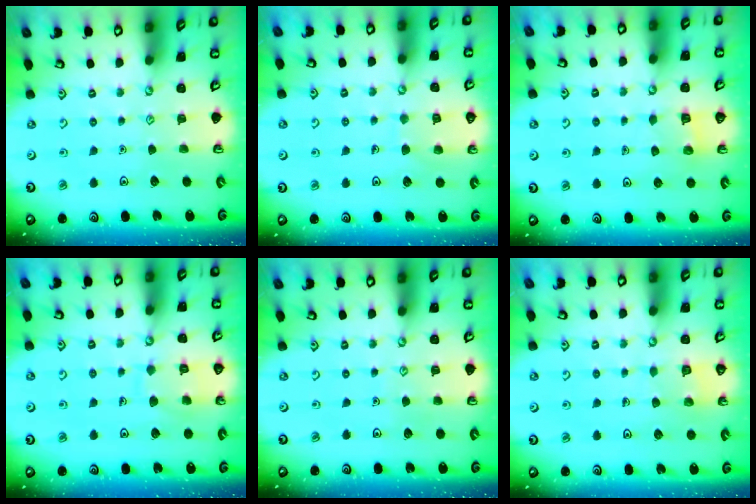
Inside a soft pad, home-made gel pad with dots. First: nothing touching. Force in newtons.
{"total": 5.7, "press": 5.7, "slide": 0.5}
{"total": 3.8, "press": 3.8, "slide": 0.3}
{"total": 8.3, "press": 8.3, "slide": 0.8}
{"total": 3.7, "press": 3.7, "slide": 0.3}
{"total": 2.5, "press": 2.5, "slide": 0.1}